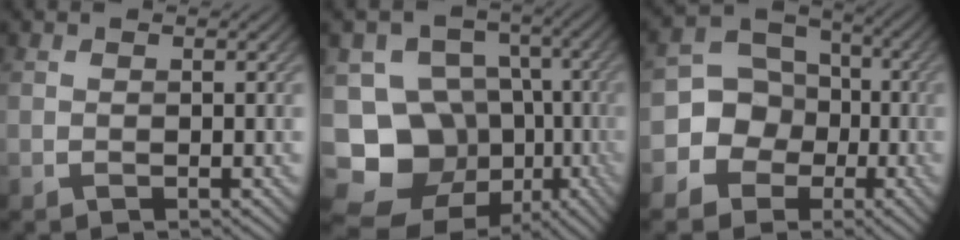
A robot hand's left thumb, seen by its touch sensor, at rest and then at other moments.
{"total": 17.1, "force": [-7.5, 13.3, 7.7], "torque": [-0.182, -0.011, -0.115]}
{"total": 9.4, "force": [-2.6, 8.6, 2.7], "torque": [-0.071, 0.002, -0.077]}